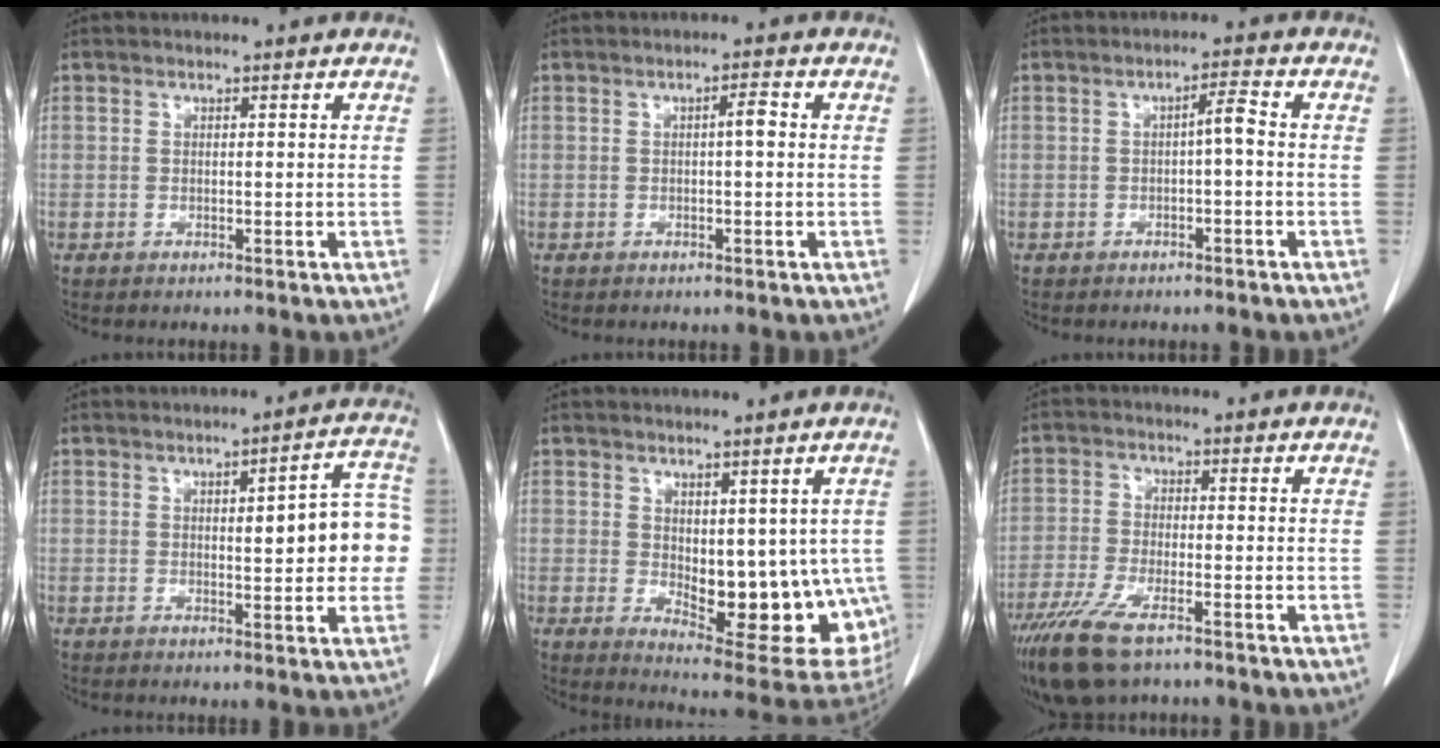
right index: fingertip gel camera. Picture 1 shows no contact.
{"total": 2.0, "force": [0.1, 0.2, 2.0], "torque": [-0.031, 0.004, 0.001]}
{"total": 2.6, "force": [-0.3, 0.2, 2.5], "torque": [-0.038, 0.005, -0.007]}
{"total": 10.5, "force": [0.4, 2.8, 10.1], "torque": [-0.113, 0.025, 0.004]}
{"total": 15.6, "force": [-1.4, 6.9, 13.9], "torque": [-0.149, -0.011, 0.005]}
{"total": 10.0, "force": [-7.0, 2.7, 6.6], "torque": [-0.127, -0.023, -0.121]}